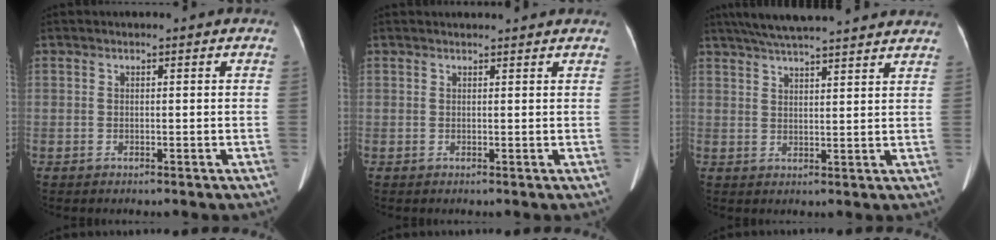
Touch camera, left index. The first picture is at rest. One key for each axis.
{"total": 4.7, "fx": 4.6, "fy": 0.2, "fz": 1.1, "tx": -0.013, "ty": 0.024, "tz": 0.050}
{"total": 17.8, "fx": 15.8, "fy": 1.5, "fz": 8.1, "tx": -0.136, "ty": 0.045, "tz": 0.218}